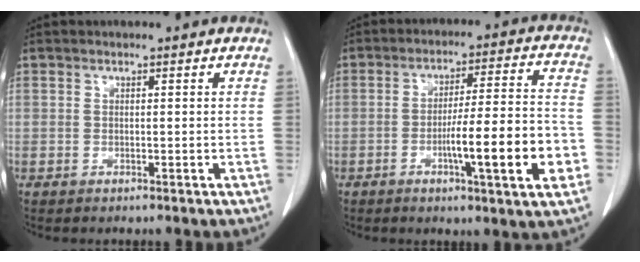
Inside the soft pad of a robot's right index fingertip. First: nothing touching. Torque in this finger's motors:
{"motor_torque": [1.91, -0.23, 0.83, 0.13]}